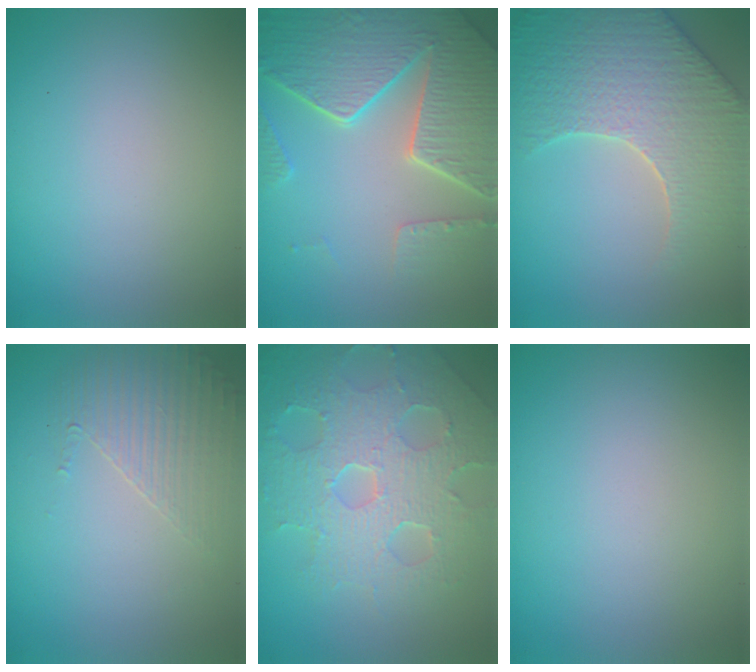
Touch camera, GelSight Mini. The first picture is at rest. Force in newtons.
{"total": 8.4, "press": 6.2, "slide": 5.8}
{"total": 7.5, "press": 6.2, "slide": 4.2}
{"total": 1.8, "press": 1.2, "slide": 1.3}
{"total": 8.6, "press": 5.9, "slide": 6.2}
{"total": 0.0}